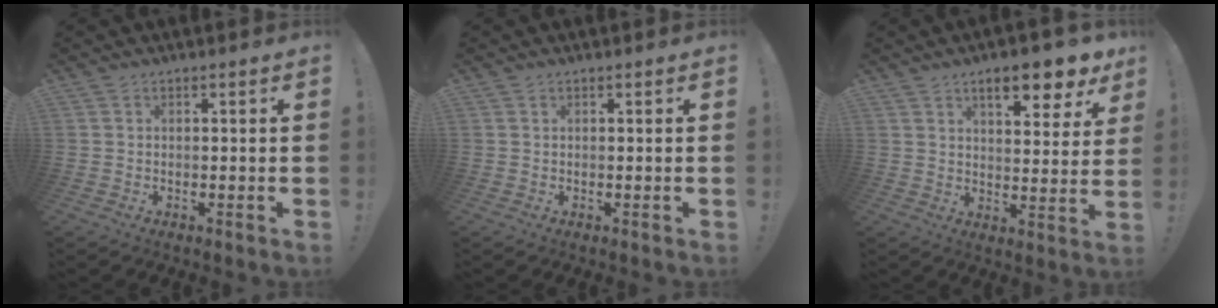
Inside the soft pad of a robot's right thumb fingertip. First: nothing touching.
{"total": 0.0}
{"total": 11.1, "force": [6.9, 3.1, 8.1], "torque": [-0.106, -0.040, 0.110]}